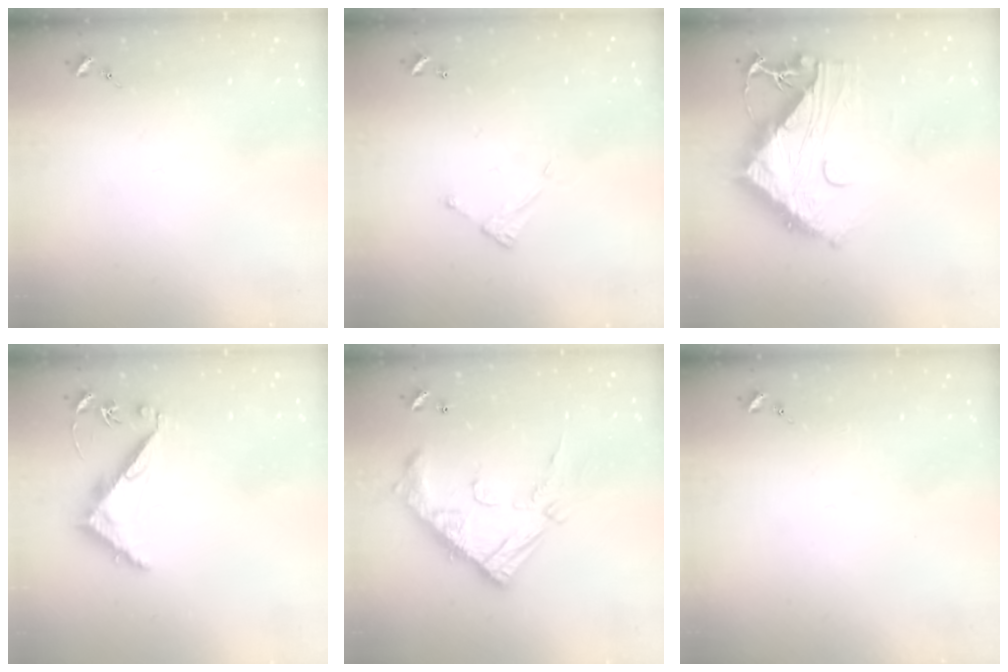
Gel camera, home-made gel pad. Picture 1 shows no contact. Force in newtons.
{"total": 5.0, "press": 5.0, "slide": 0.4}
{"total": 14.5, "press": 14.4, "slide": 1.6}
{"total": 6.7, "press": 6.6, "slide": 0.7}
{"total": 20.8, "press": 20.8, "slide": 0.6}
{"total": 0.0}